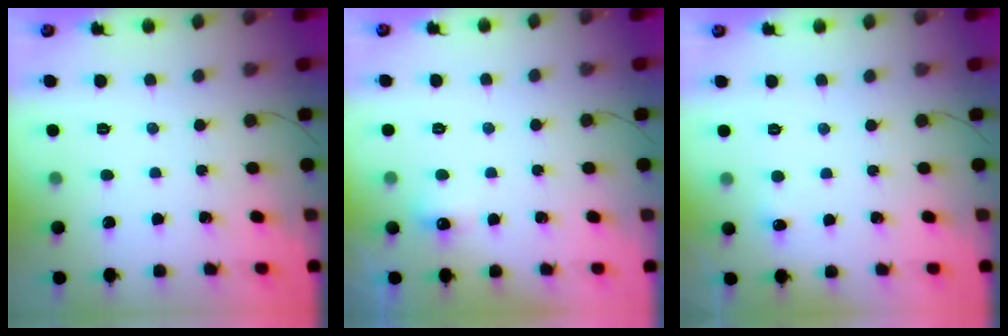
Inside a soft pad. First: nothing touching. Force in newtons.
{"total": 4.1, "press": 3.8, "slide": 1.3}
{"total": 3.3, "press": 3.1, "slide": 0.9}